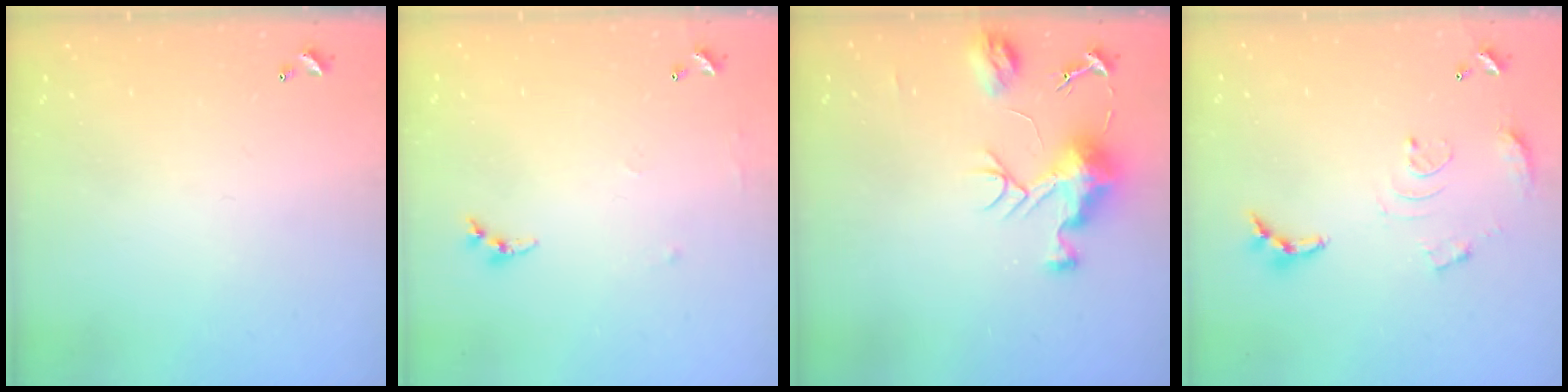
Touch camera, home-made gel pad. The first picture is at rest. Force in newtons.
{"total": 4.5, "press": 4.5, "slide": 0.5}
{"total": 9.1, "press": 9.1, "slide": 0.7}
{"total": 10.6, "press": 10.6, "slide": 0.8}